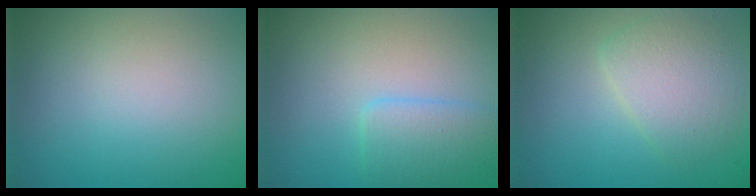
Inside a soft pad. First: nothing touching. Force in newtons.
{"total": 2.8, "press": 2.8, "slide": 0.1}
{"total": 3.3, "press": 3.3, "slide": 0.1}